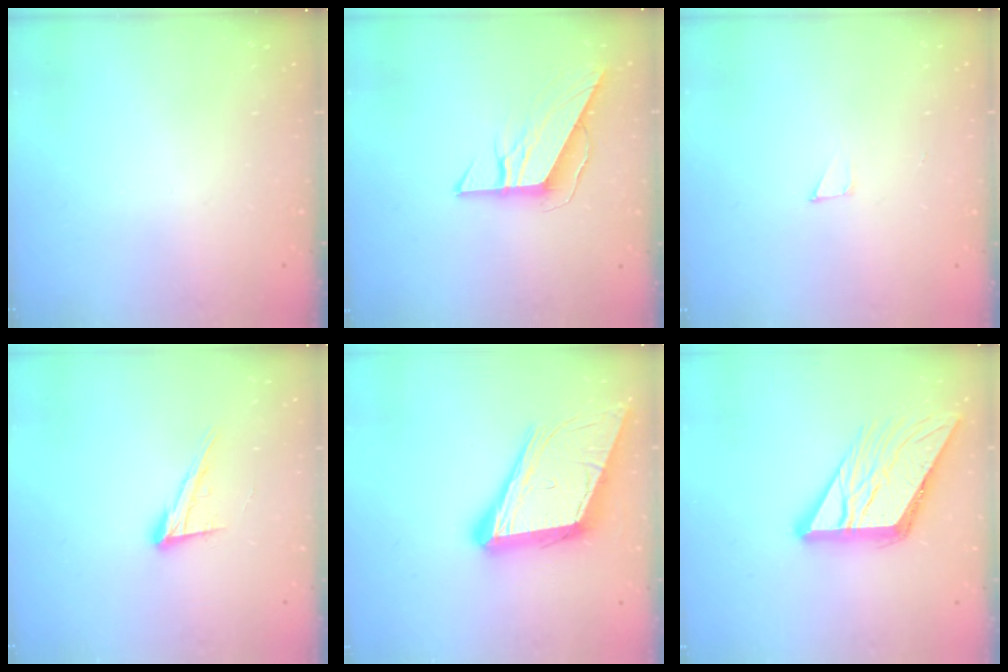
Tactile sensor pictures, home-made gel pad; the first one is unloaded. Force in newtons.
{"total": 8.3, "press": 8.3, "slide": 0.2}
{"total": 3.2, "press": 3.2, "slide": 0.3}
{"total": 12.3, "press": 12.0, "slide": 2.5}
{"total": 18.1, "press": 17.5, "slide": 4.3}
{"total": 15.0, "press": 14.9, "slide": 1.6}